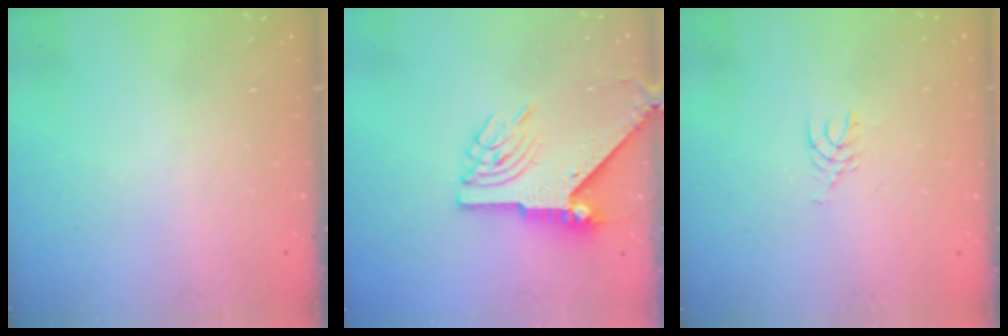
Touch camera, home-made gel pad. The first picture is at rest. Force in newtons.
{"total": 8.0, "press": 7.9, "slide": 1.2}
{"total": 2.5, "press": 2.5, "slide": 0.2}